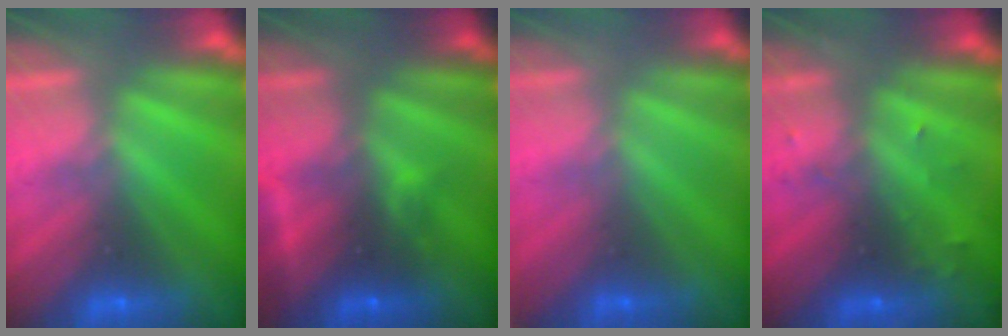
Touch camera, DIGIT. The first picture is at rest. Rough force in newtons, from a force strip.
{"total": 2.6}
{"total": 2.3}
{"total": 3.0}